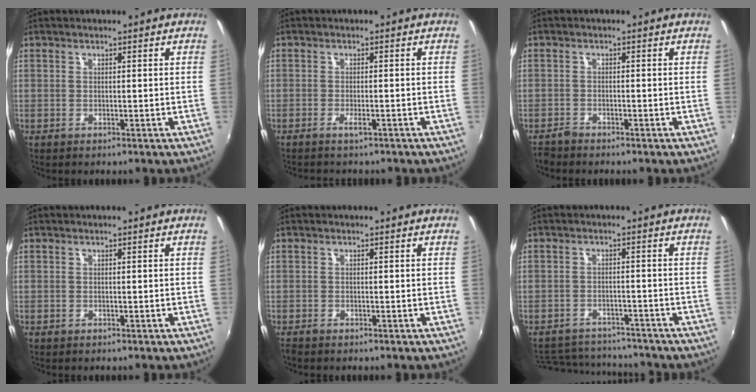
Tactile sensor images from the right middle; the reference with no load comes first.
{"total": 1.6, "force": [-1.3, 0.2, 0.8], "torque": [-0.019, 0.003, -0.023]}
{"total": 1.9, "force": [-1.8, 0.4, 0.1], "torque": [-0.008, -0.005, -0.039]}
{"total": 0.0}
{"total": 0.9, "force": [-0.8, 0.2, 0.3], "torque": [-0.009, -0.005, -0.017]}
{"total": 10.9, "force": [-10.1, 3.2, 2.7], "torque": [-0.072, 0.012, -0.145]}